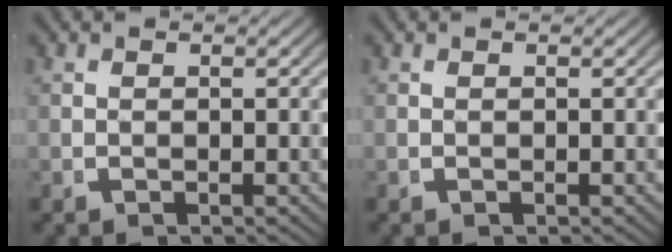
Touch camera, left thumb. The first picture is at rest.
{"total": 0.0}